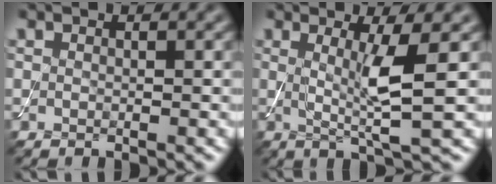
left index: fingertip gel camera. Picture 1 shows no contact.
{"total": 4.2, "force": [0.5, 0.4, 4.1], "torque": [-0.073, -0.010, 0.011]}